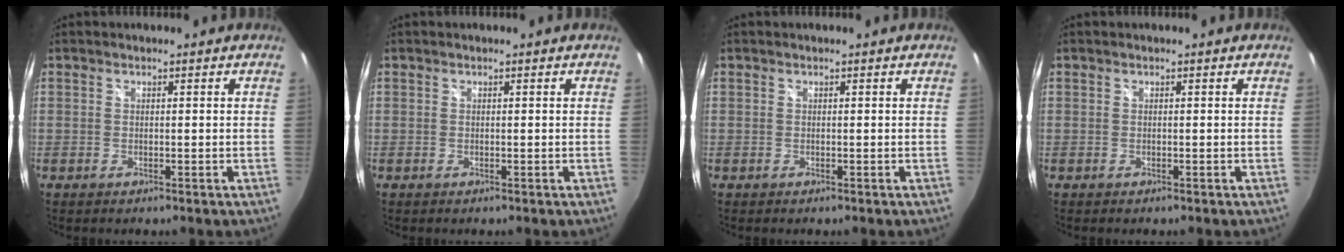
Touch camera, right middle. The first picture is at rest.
{"total": 0.0}
{"total": 0.0}
{"total": 0.0}